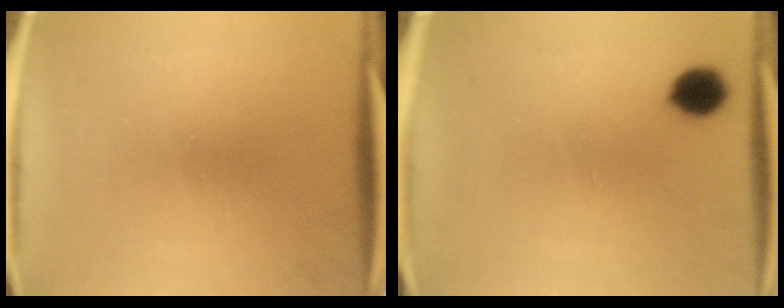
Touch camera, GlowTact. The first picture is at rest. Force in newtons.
{"total": 6.2}